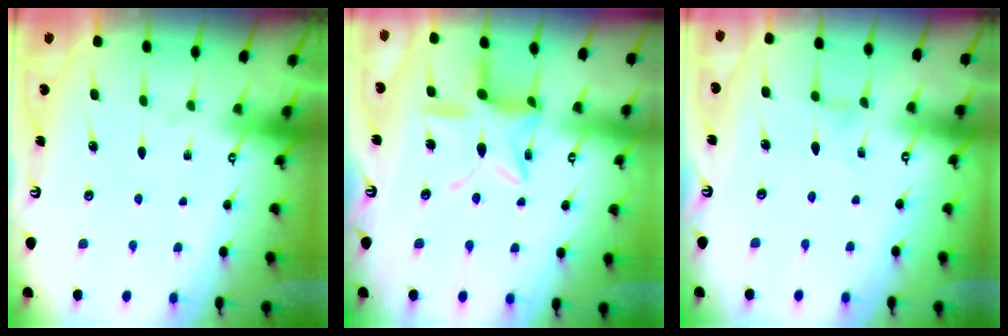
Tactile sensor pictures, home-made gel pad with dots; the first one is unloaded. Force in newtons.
{"total": 13.6, "press": 13.6, "slide": 1.1}
{"total": 0.0}